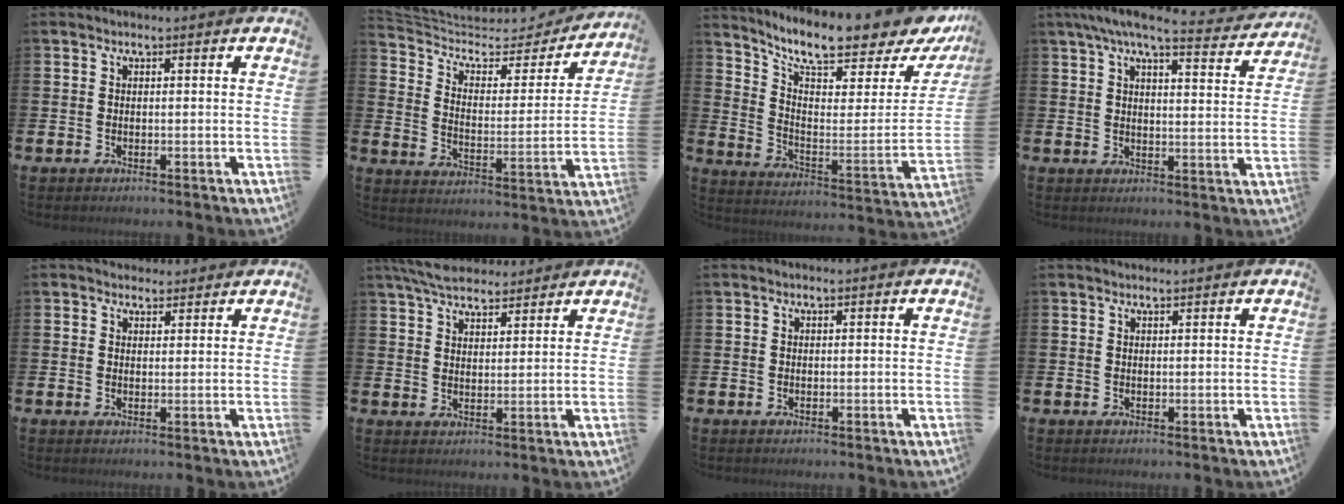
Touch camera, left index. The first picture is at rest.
{"total": 6.3, "force": [5.4, 2.7, 1.9], "torque": [-0.065, -0.045, 0.086]}
{"total": 9.9, "force": [8.6, 1.8, 4.6], "torque": [-0.098, -0.073, 0.139]}
{"total": 6.3, "force": [5.5, 0.8, 2.8], "torque": [-0.063, -0.026, 0.094]}
{"total": 2.9, "force": [2.6, 1.2, 0.0], "torque": [0.002, -0.008, 0.047]}
{"total": 5.7, "force": [5.4, 1.3, 1.4], "torque": [-0.049, -0.016, 0.101]}
{"total": 0.0}
{"total": 0.8, "force": [0.8, 0.0, 0.1], "torque": [0.007, -0.003, 0.012]}